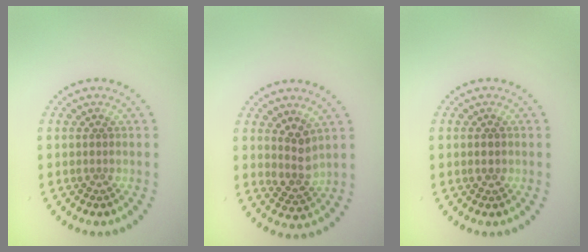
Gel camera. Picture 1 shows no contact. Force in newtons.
{"total": 2.5, "press": 2.0, "slide": 1.6}
{"total": 1.3, "press": 1.2, "slide": 0.1}